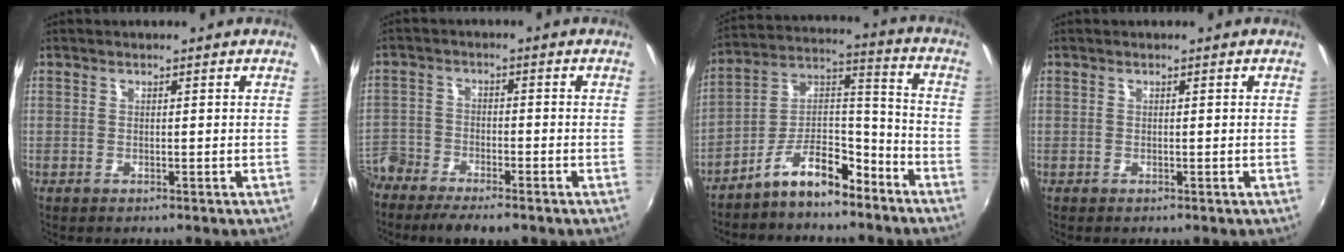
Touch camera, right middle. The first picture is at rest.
{"total": 9.5, "force": [-7.5, 4.1, 4.3], "torque": [-0.120, -0.018, -0.146]}
{"total": 10.8, "force": [-7.9, 4.2, 6.1], "torque": [-0.114, 0.047, -0.134]}
{"total": 0.0}